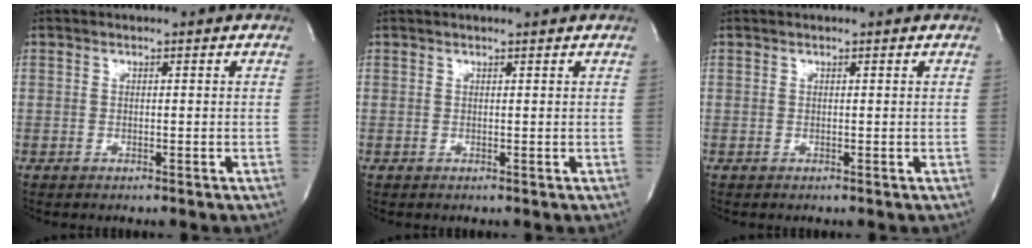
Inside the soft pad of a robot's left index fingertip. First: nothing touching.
{"total": 1.6, "force": [1.4, 0.1, 0.6], "torque": [-0.007, 0.010, 0.014]}
{"total": 0.6, "force": [0.5, 0.2, 0.3], "torque": [-0.005, 0.011, 0.003]}